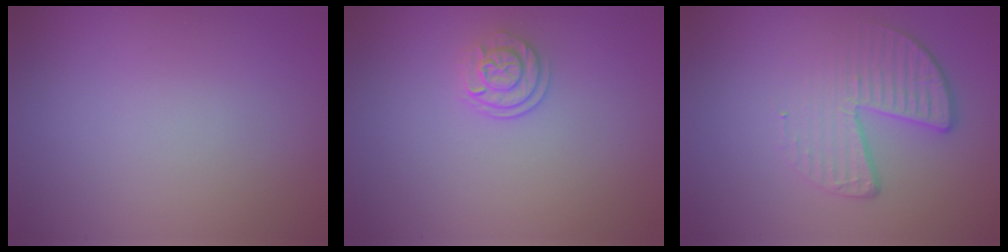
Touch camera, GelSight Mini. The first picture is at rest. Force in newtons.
{"total": 1.9, "press": 1.6, "slide": 1.1}
{"total": 4.3, "press": 2.9, "slide": 3.2}